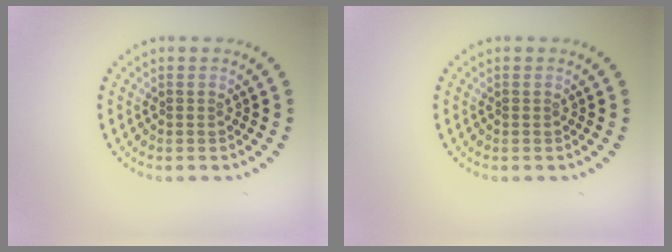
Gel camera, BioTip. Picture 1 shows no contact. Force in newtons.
{"total": 0.0}